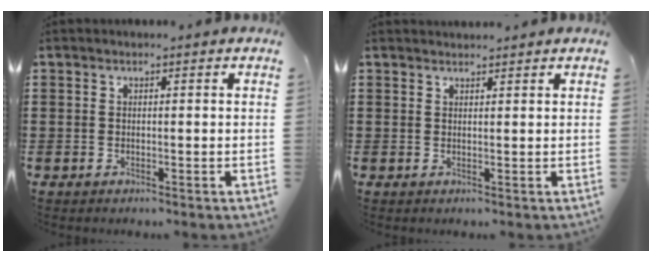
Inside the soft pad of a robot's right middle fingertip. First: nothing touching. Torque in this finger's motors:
{"motor_torque": [-0.01, -0.24, 0.04, 0.01]}